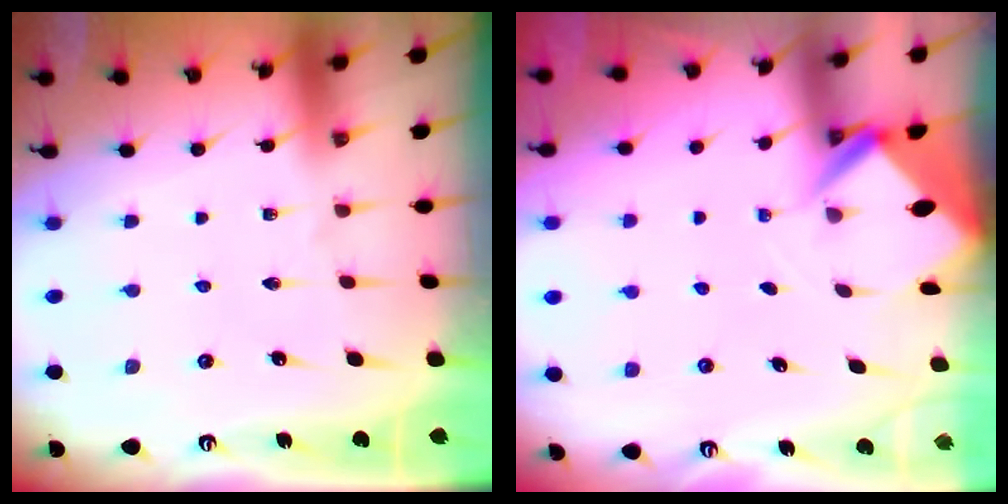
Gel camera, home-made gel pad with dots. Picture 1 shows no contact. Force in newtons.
{"total": 2.6, "press": 2.6, "slide": 0.1}